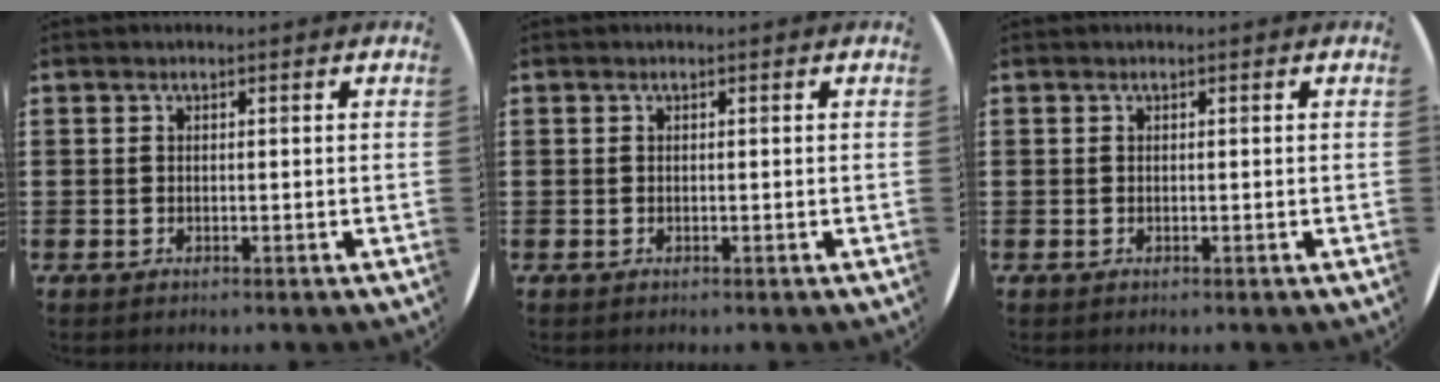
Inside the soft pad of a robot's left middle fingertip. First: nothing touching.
{"total": 0.0}
{"total": 0.0}